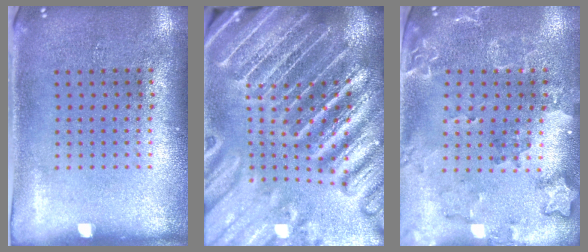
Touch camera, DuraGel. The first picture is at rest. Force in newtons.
{"total": 5.6, "press": 4.8, "slide": 2.7}
{"total": 2.0, "press": 1.9, "slide": 0.7}